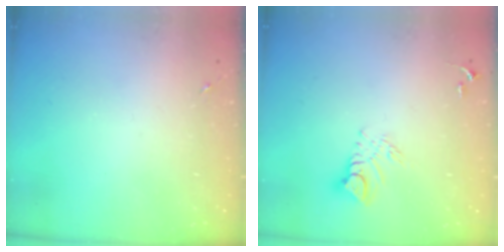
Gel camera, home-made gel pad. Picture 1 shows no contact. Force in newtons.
{"total": 8.6, "press": 8.6, "slide": 0.8}